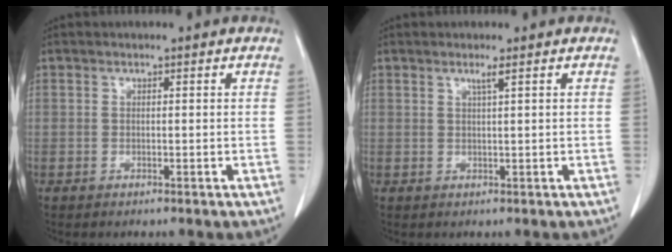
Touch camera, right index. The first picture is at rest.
{"total": 1.2, "force": [0.7, -0.4, 0.9], "torque": [-0.026, -0.004, 0.017]}